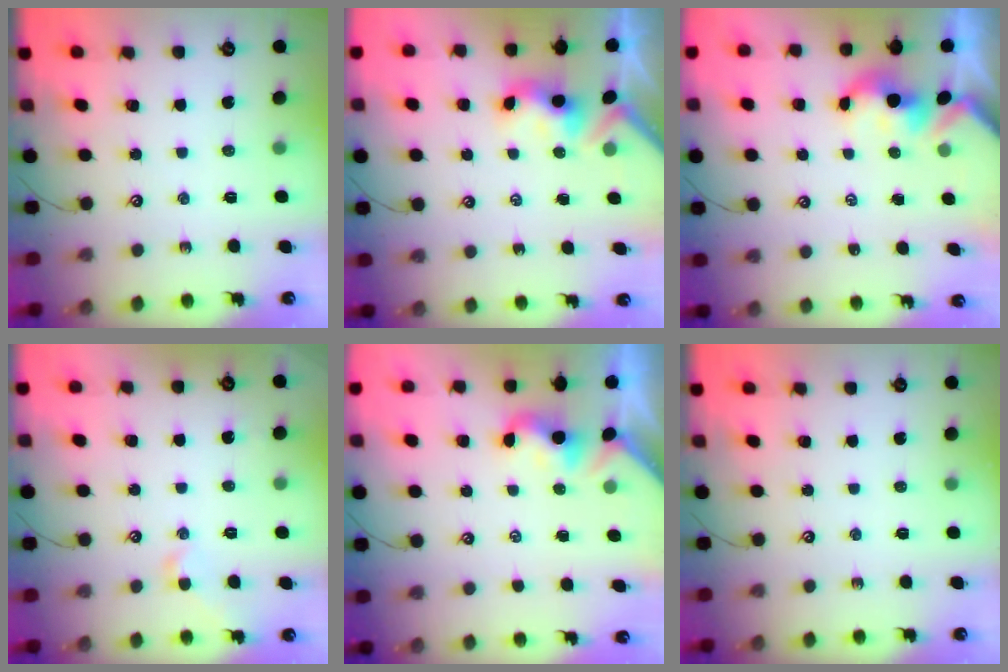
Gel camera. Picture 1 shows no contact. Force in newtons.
{"total": 3.9, "press": 3.9, "slide": 0.2}
{"total": 1.7, "press": 1.6, "slide": 0.2}
{"total": 2.9, "press": 2.9, "slide": 0.7}
{"total": 2.0, "press": 2.0, "slide": 0.4}
{"total": 0.0}